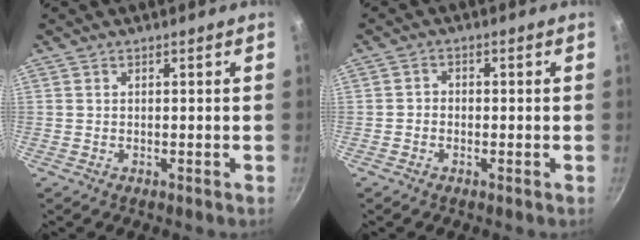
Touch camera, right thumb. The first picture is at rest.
{"total": 1.8, "force": [-0.7, 1.4, 0.8], "torque": [-0.010, 0.009, -0.018]}